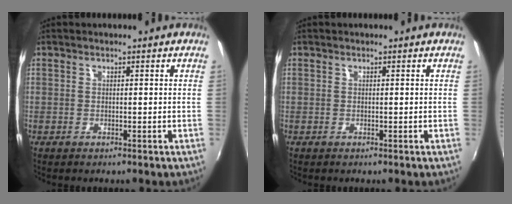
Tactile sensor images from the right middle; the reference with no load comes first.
{"total": 0.0}